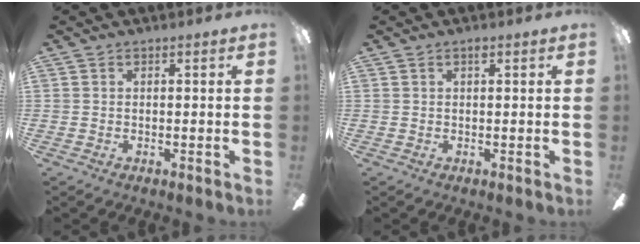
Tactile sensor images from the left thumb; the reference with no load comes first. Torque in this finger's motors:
{"motor_torque": [-0.05, -0.47, 0.93, -0.07, 0.02]}